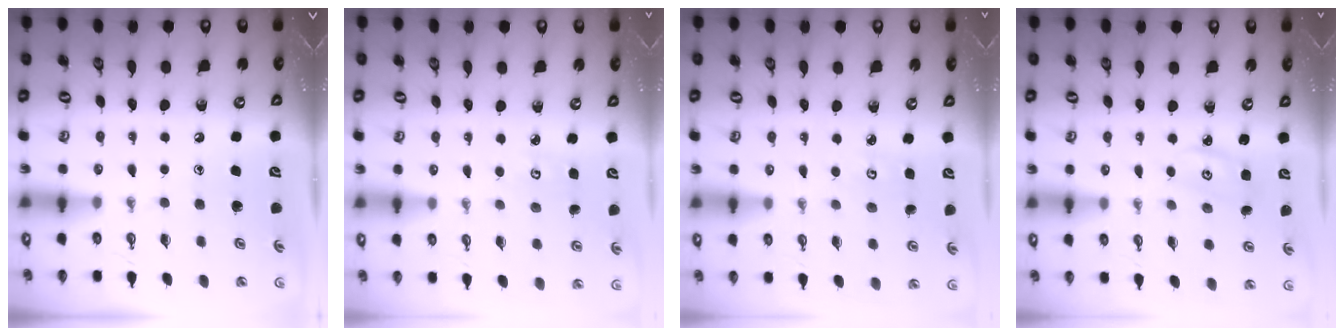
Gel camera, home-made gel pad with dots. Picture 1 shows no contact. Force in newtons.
{"total": 3.8, "press": 3.8, "slide": 0.3}
{"total": 3.8, "press": 3.8, "slide": 0.3}
{"total": 2.2, "press": 2.2, "slide": 0.2}